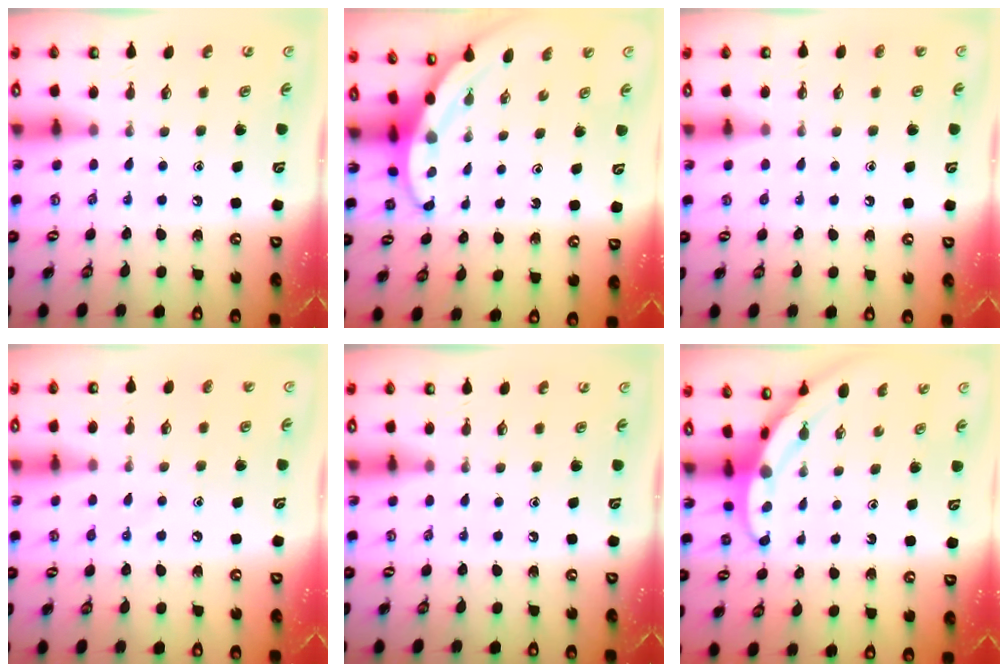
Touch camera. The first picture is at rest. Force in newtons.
{"total": 3.6, "press": 3.6, "slide": 0.1}
{"total": 0.7, "press": 0.7, "slide": 0.0}
{"total": 6.4, "press": 6.4, "slide": 0.5}
{"total": 0.0}
{"total": 3.7, "press": 3.7, "slide": 0.4}